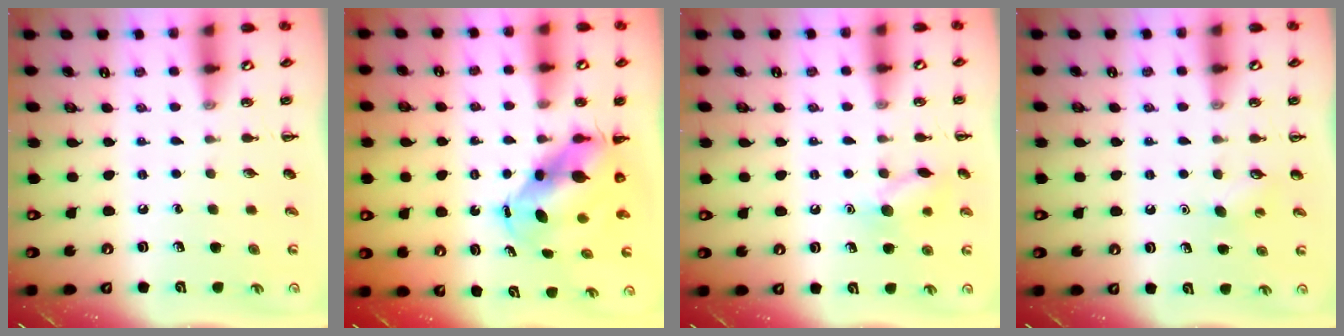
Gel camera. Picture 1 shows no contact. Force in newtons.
{"total": 7.4, "press": 7.1, "slide": 1.9}
{"total": 8.9, "press": 8.9, "slide": 0.7}
{"total": 2.9, "press": 2.8, "slide": 0.7}